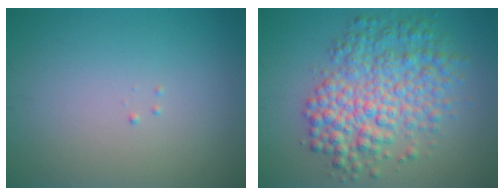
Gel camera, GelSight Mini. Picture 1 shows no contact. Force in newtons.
{"total": 7.2, "press": 7.2, "slide": 0.1}